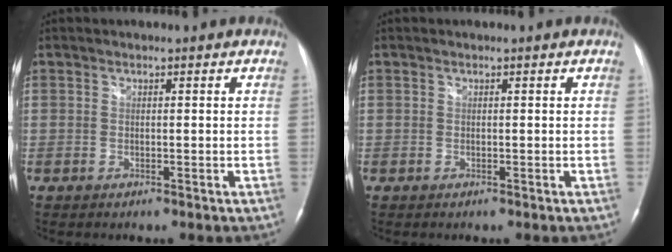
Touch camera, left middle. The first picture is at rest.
{"total": 0.0}